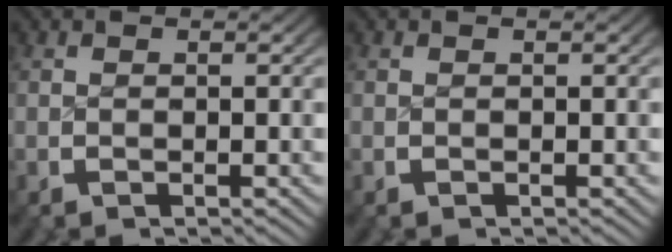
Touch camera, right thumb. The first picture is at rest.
{"total": 0.0}